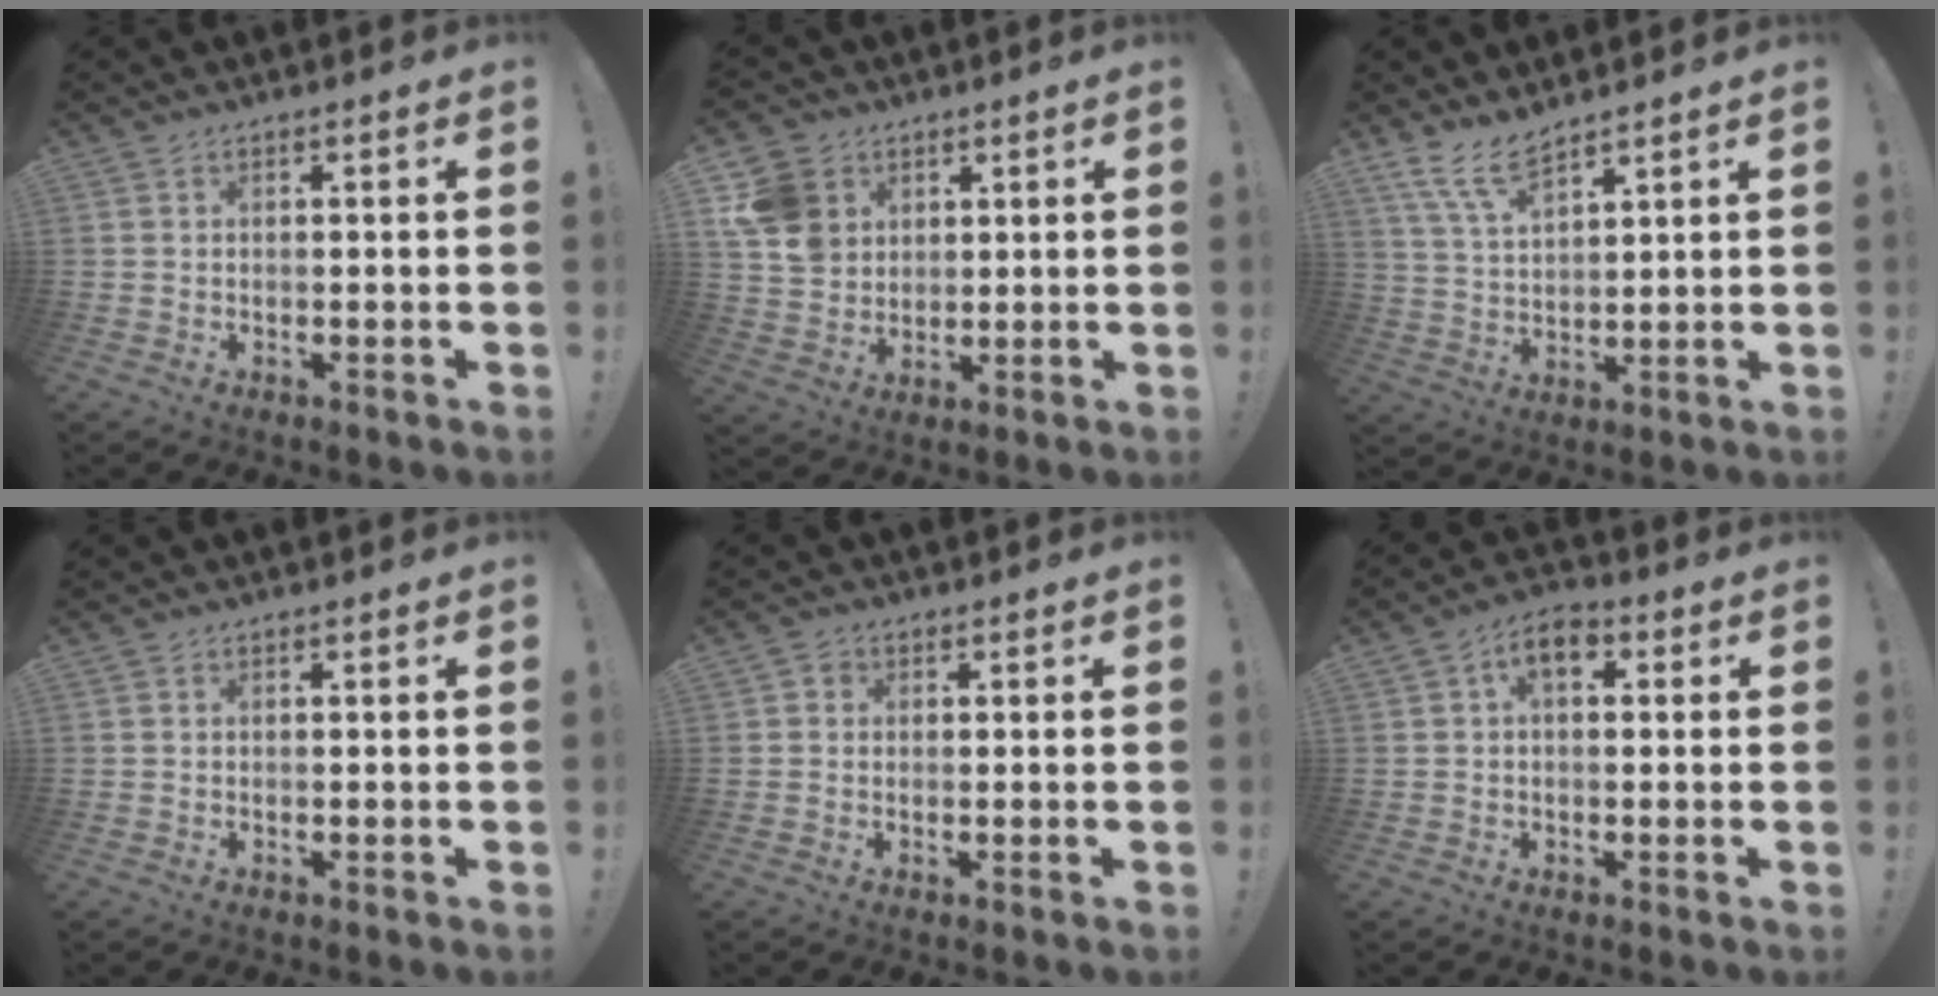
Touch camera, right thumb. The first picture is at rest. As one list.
[{"total": 11.7, "force": [4.5, 9.8, 4.6], "torque": [-0.084, -0.017, 0.092]}, {"total": 8.8, "force": [7.0, 2.6, 4.7], "torque": [-0.104, -0.033, 0.134]}, {"total": 0.0}, {"total": 1.6, "force": [0.1, 1.5, 0.6], "torque": [-0.004, -0.001, 0.001]}, {"total": 6.0, "force": [1.5, 3.7, 4.6], "torque": [-0.077, 0.008, 0.027]}]